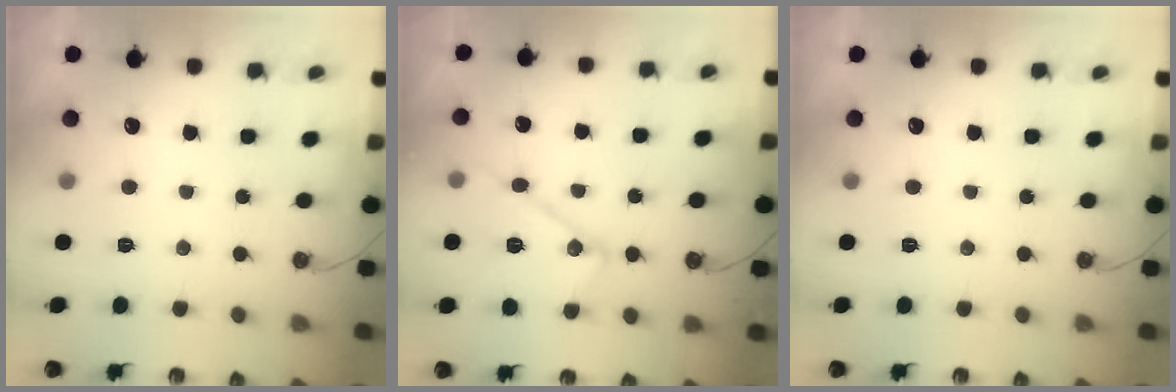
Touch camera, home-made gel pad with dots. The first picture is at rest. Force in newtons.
{"total": 13.5, "press": 13.4, "slide": 1.2}
{"total": 0.0}